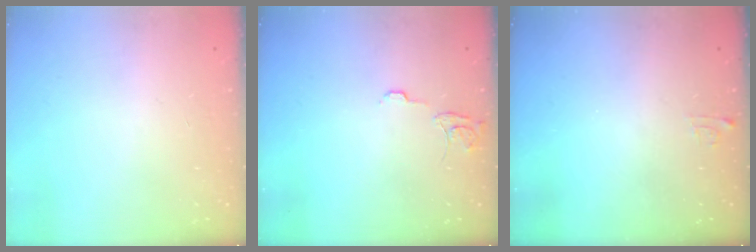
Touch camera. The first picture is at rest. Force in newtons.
{"total": 6.4, "press": 6.4, "slide": 0.5}
{"total": 4.2, "press": 4.2, "slide": 0.4}